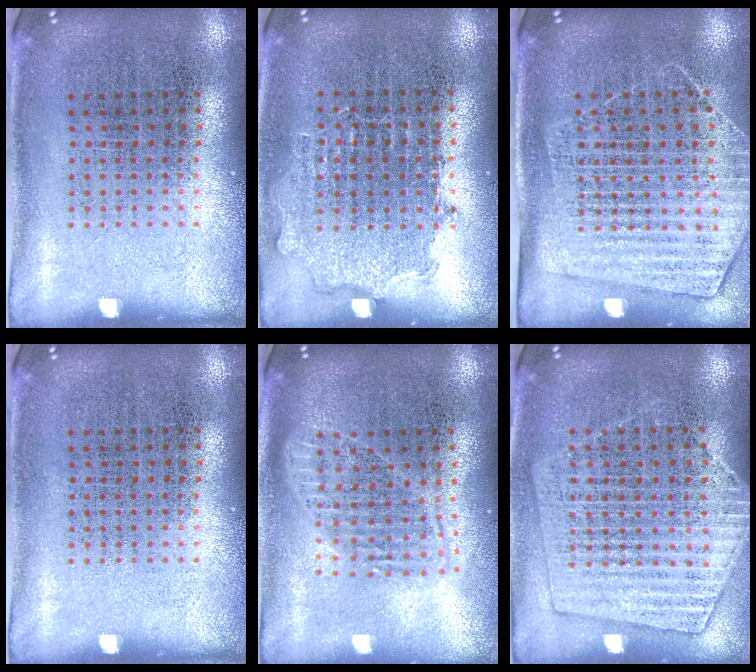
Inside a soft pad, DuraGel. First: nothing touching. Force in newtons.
{"total": 0.8, "press": 0.7, "slide": 0.3}
{"total": 1.7, "press": 1.5, "slide": 0.8}
{"total": 0.0}
{"total": 1.8, "press": 1.5, "slide": 0.9}
{"total": 1.4, "press": 1.3, "slide": 0.5}